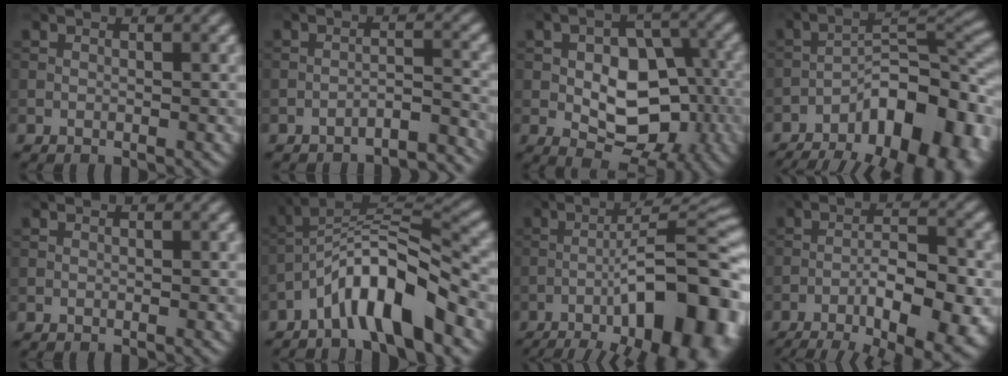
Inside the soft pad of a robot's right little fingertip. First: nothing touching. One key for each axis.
{"total": 4.0, "fx": -3.7, "fy": 0.6, "fz": 1.5, "tx": -0.021, "ty": 0.007, "tz": -0.054}
{"total": 8.8, "fx": -1.5, "fy": 5.4, "fz": 6.7, "tx": -0.108, "ty": 0.003, "tz": -0.022}
{"total": 17.1, "fx": -10.0, "fy": 6.9, "fz": 12.1, "tx": -0.169, "ty": 0.004, "tz": -0.157}
{"total": 0.0}
{"total": 9.1, "fx": -5.2, "fy": 2.5, "fz": 7.1, "tx": -0.116, "ty": 0.020, "tz": -0.099}
{"total": 17.5, "fx": -8.1, "fy": 5.3, "fz": 14.6, "tx": -0.181, "ty": 0.019, "tz": -0.117}
{"total": 12.3, "fx": -6.9, "fy": 3.8, "fz": 9.5, "tx": -0.137, "ty": -0.002, "tz": -0.090}